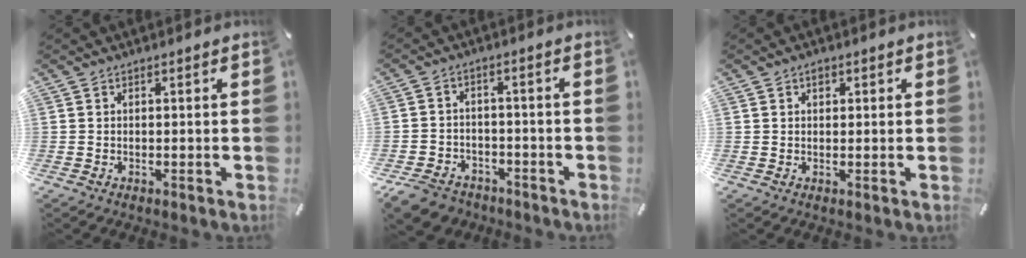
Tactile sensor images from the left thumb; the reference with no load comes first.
{"total": 6.5, "force": [-4.8, 4.0, 1.8], "torque": [-0.045, 0.024, -0.093]}
{"total": 1.4, "force": [0.5, 1.2, 0.6], "torque": [-0.006, 0.001, 0.008]}